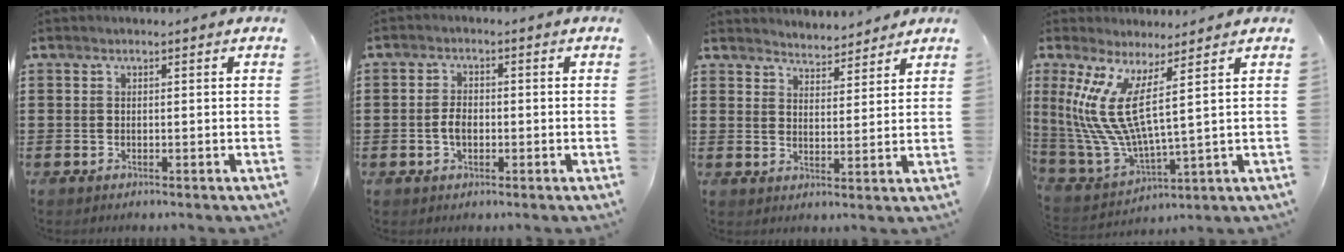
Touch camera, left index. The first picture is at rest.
{"total": 2.7, "force": [-0.6, 1.7, 2.1], "torque": [-0.049, 0.001, -0.013]}
{"total": 3.3, "force": [3.3, 0.6, -0.2], "torque": [-0.006, -0.007, 0.062]}
{"total": 10.0, "force": [4.5, 1.7, 8.8], "torque": [-0.226, -0.042, 0.073]}